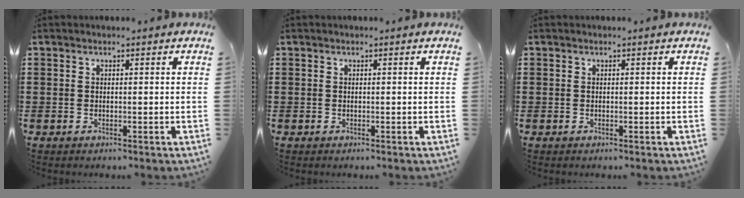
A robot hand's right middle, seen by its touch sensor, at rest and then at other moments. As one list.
[{"total": 0.0}, {"total": 0.0}]